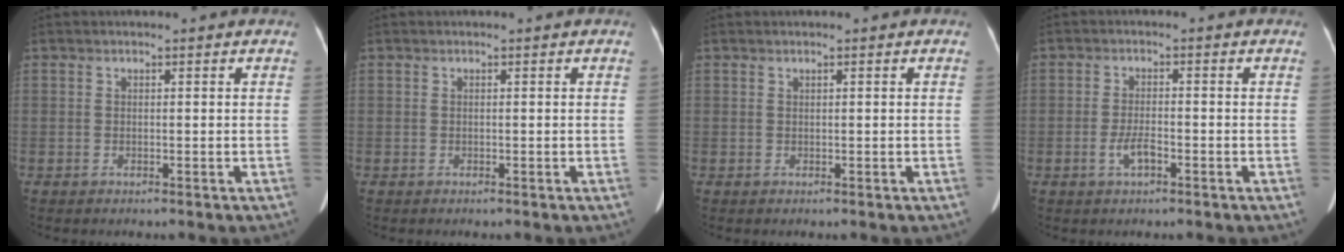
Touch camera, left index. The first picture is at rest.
{"total": 0.0}
{"total": 0.0}
{"total": 2.9, "force": [-1.4, 0.7, 2.4], "torque": [-0.052, -0.001, -0.027]}